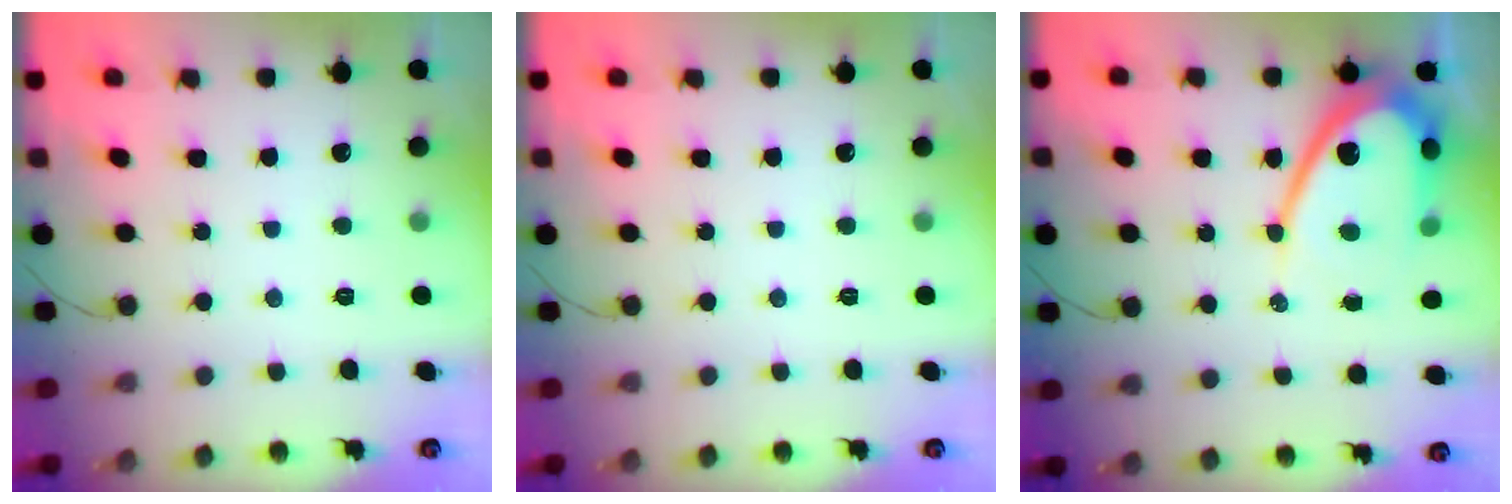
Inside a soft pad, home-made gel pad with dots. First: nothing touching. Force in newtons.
{"total": 0.0}
{"total": 14.1, "press": 14.0, "slide": 1.1}